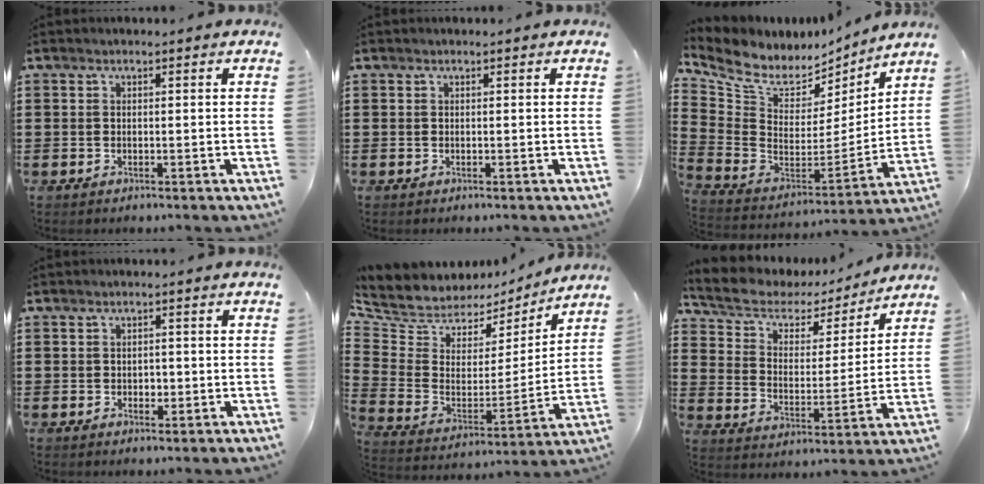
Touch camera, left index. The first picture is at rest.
{"total": 0.0}
{"total": 7.4, "force": [5.8, 3.8, 2.4], "torque": [-0.088, -0.045, 0.103]}
{"total": 1.5, "force": [-0.2, 1.2, 1.0], "torque": [-0.020, 0.006, -0.006]}
{"total": 5.9, "force": [4.9, 3.4, 0.1], "torque": [-0.043, -0.045, 0.087]}
{"total": 5.2, "force": [4.1, 2.6, 1.8], "torque": [-0.063, -0.024, 0.064]}